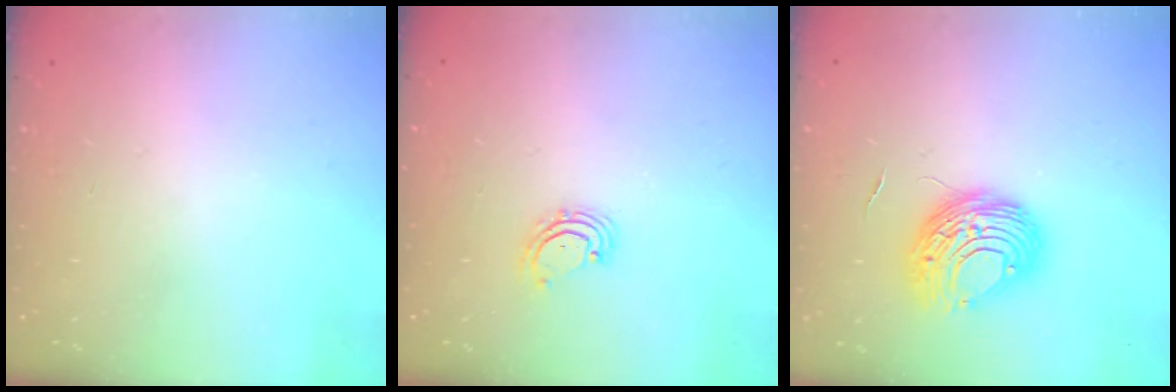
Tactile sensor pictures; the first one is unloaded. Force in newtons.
{"total": 2.8, "press": 2.8, "slide": 0.2}
{"total": 9.6, "press": 9.5, "slide": 0.9}